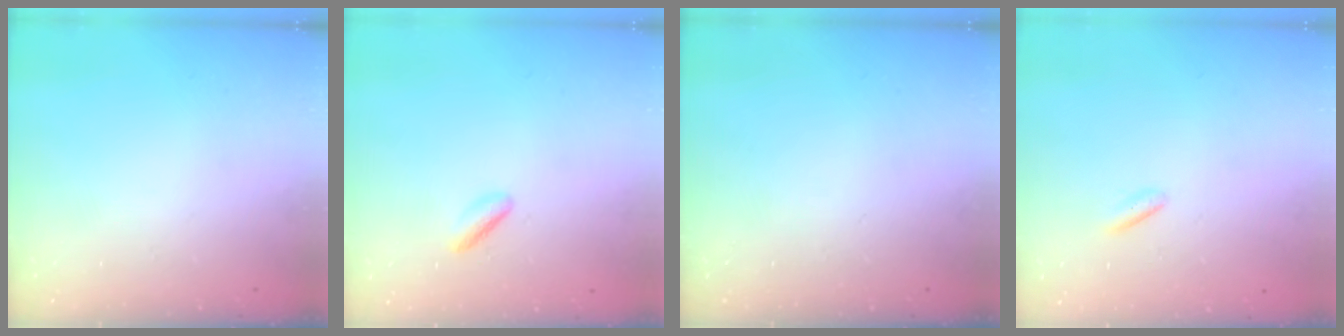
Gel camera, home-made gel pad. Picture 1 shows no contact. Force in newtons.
{"total": 3.0, "press": 2.9, "slide": 0.8}
{"total": 0.0}
{"total": 1.4, "press": 1.1, "slide": 0.8}